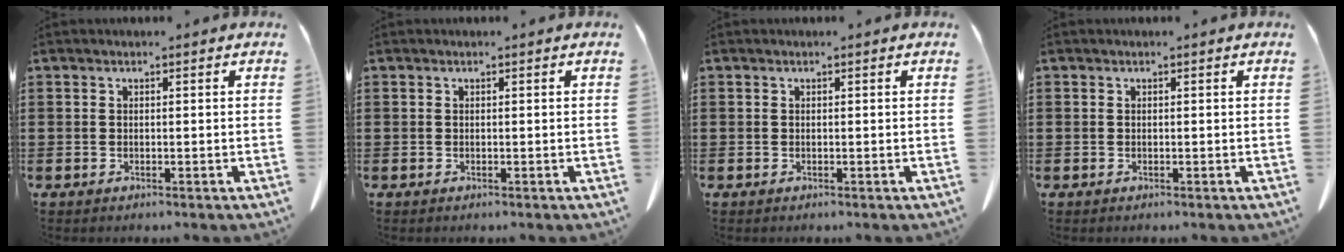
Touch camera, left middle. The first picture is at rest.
{"total": 0.0}
{"total": 0.0}
{"total": 0.0}